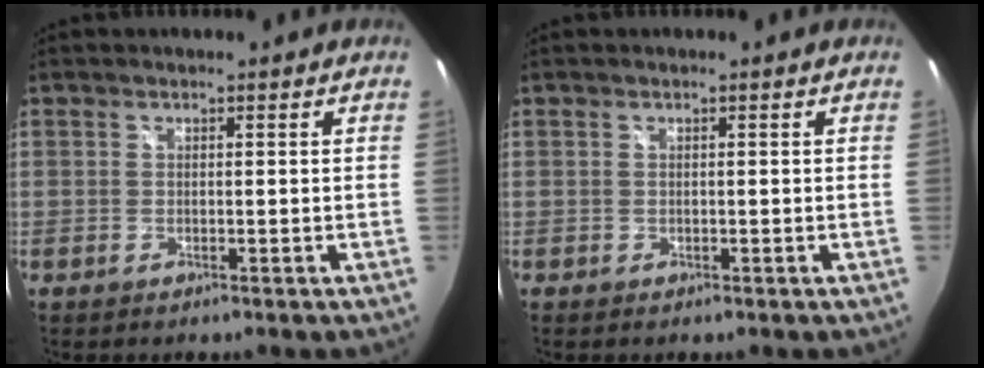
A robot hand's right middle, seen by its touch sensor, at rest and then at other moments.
{"total": 0.0}